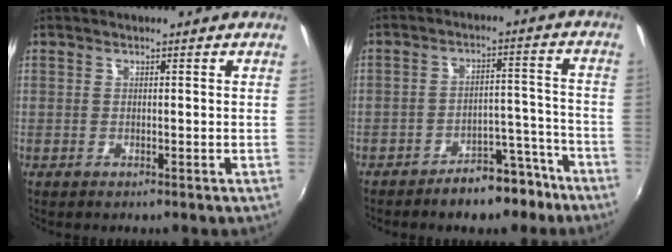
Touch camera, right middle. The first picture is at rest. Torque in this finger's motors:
{"motor_torque": [0.93, -1.21, 0.03, 0.04]}